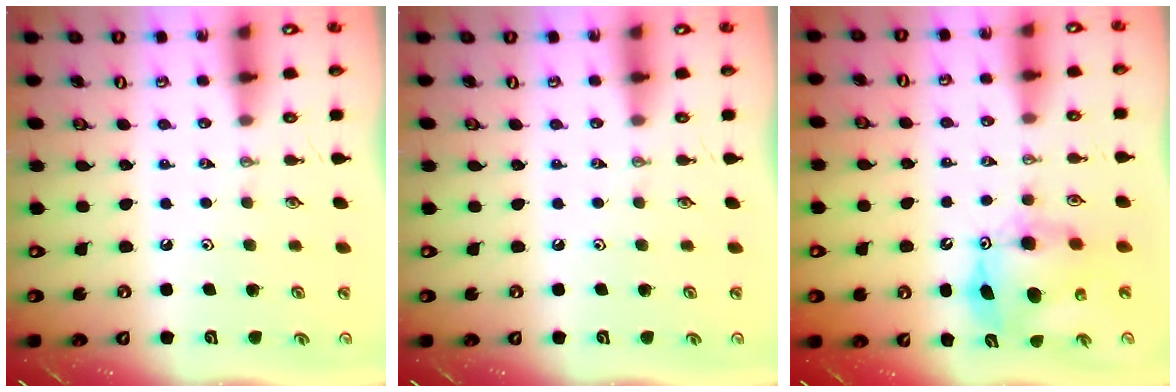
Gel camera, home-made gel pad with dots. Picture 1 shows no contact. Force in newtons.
{"total": 0.0}
{"total": 10.4, "press": 10.4, "slide": 0.6}